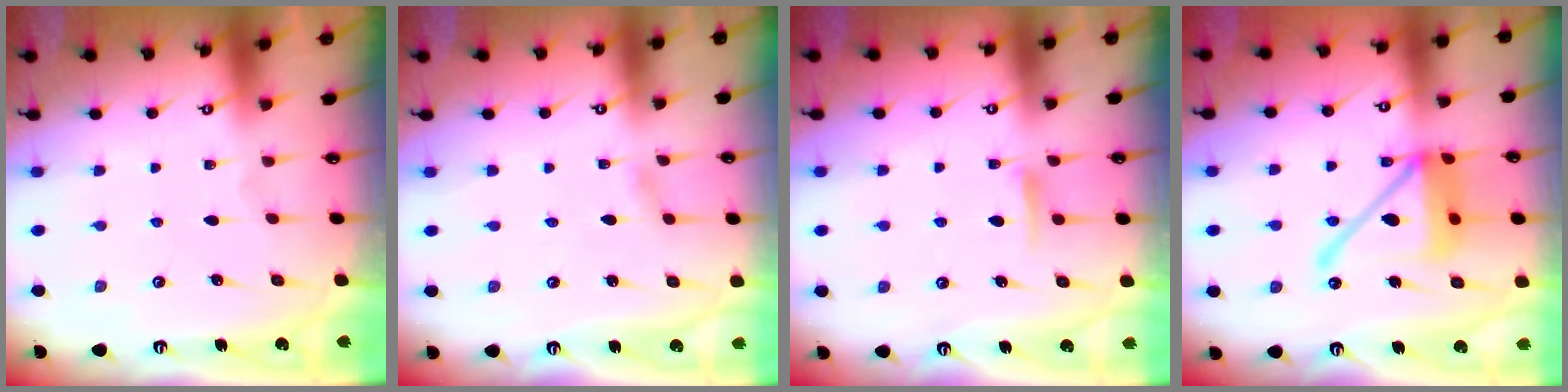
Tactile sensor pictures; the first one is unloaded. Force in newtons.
{"total": 1.8, "press": 1.8, "slide": 0.2}
{"total": 6.0, "press": 5.9, "slide": 0.8}
{"total": 16.4, "press": 16.3, "slide": 2.1}